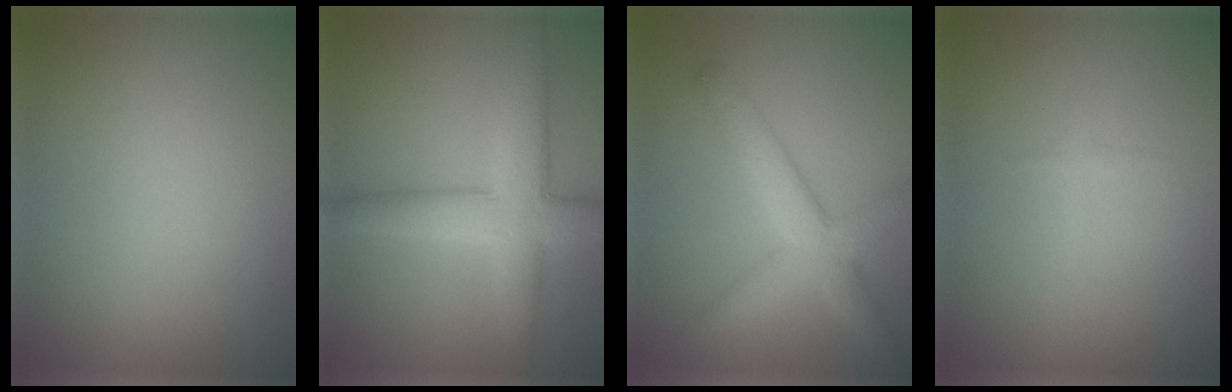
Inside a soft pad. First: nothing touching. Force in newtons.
{"total": 6.2, "press": 6.2, "slide": 0.2}
{"total": 4.9, "press": 4.9, "slide": 0.3}
{"total": 0.6, "press": 0.6, "slide": 0.1}